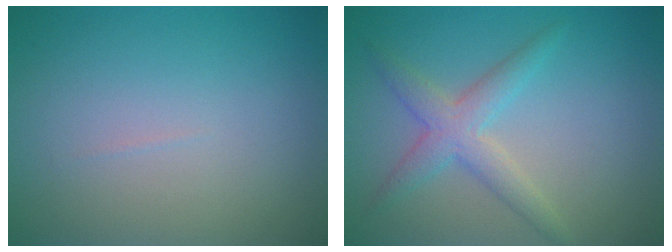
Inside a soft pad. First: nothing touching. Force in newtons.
{"total": 3.2, "press": 3.2, "slide": 0.1}